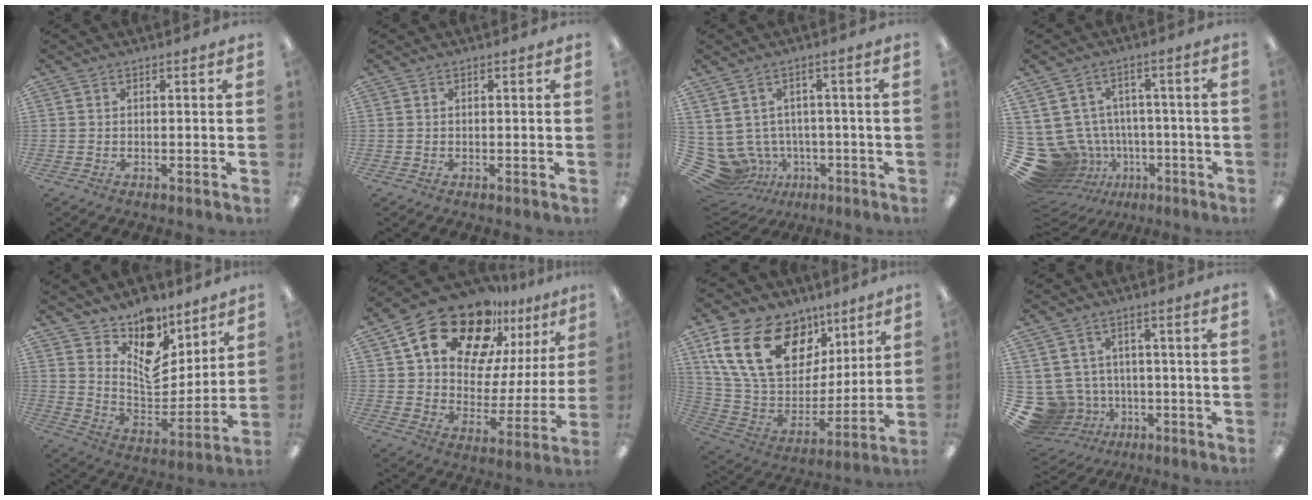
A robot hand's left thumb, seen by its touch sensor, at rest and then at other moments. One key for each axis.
{"total": 0.0}
{"total": 1.3, "fx": 0.4, "fy": 1.2, "fz": 0.1, "tx": -0.005, "ty": 0.003, "tz": 0.004}
{"total": 13.3, "fx": -4.3, "fy": 11.8, "fz": 4.3, "tx": -0.115, "ty": 0.014, "tz": -0.049}
{"total": 12.2, "fx": 8.9, "fy": 6.6, "fz": 5.0, "tx": -0.077, "ty": -0.082, "tz": 0.166}
{"total": 20.6, "fx": 14.6, "fy": 10.7, "fz": 9.8, "tx": -0.169, "ty": -0.094, "tz": 0.258}
{"total": 23.7, "fx": 10.8, "fy": 15.5, "fz": 14.3, "tx": -0.278, "ty": -0.036, "tz": 0.197}
{"total": 10.0, "fx": -2.3, "fy": 9.3, "fz": 3.0, "tx": -0.111, "ty": 0.004, "tz": -0.033}